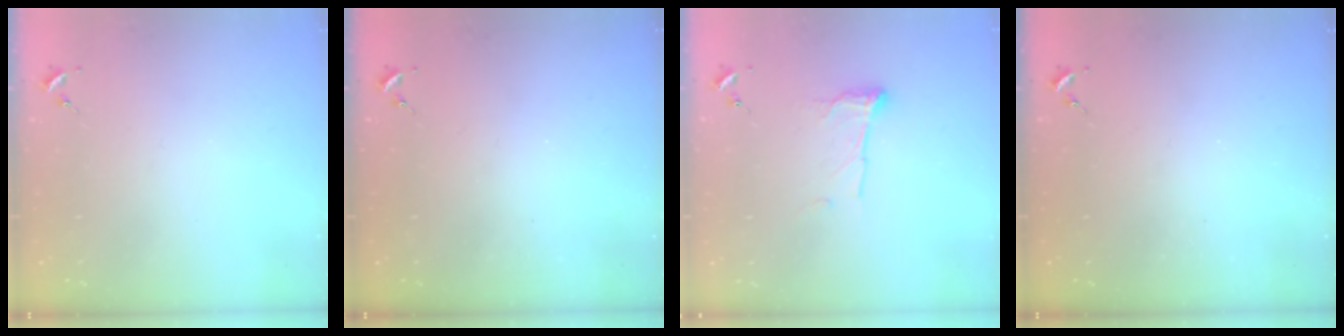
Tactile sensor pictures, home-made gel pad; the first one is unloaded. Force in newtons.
{"total": 0.0}
{"total": 8.9, "press": 8.9, "slide": 0.3}
{"total": 0.0}